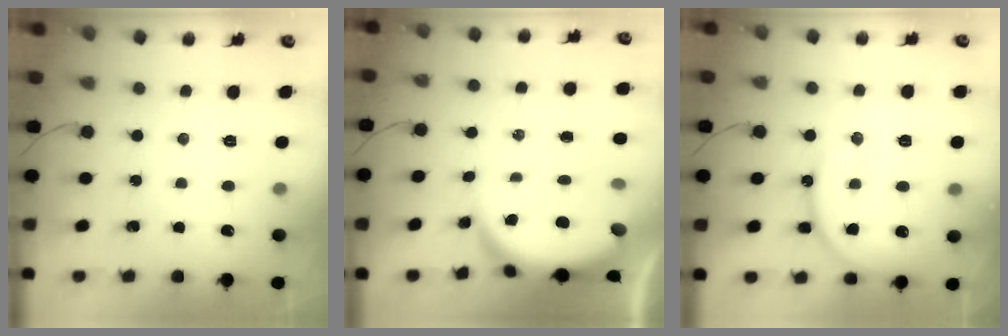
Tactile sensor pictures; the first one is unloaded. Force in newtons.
{"total": 6.0, "press": 6.0, "slide": 0.1}
{"total": 14.8, "press": 14.6, "slide": 1.9}